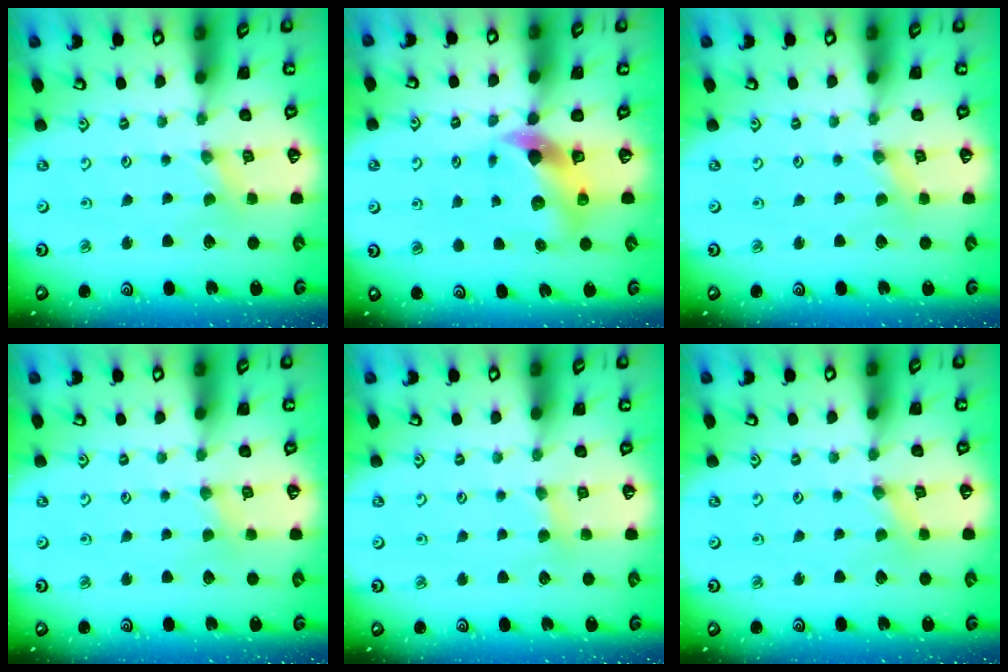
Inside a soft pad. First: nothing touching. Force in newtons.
{"total": 8.4, "press": 8.3, "slide": 1.3}
{"total": 1.0, "press": 1.0, "slide": 0.2}
{"total": 1.5, "press": 1.4, "slide": 0.3}
{"total": 3.1, "press": 3.1, "slide": 0.5}
{"total": 0.0}